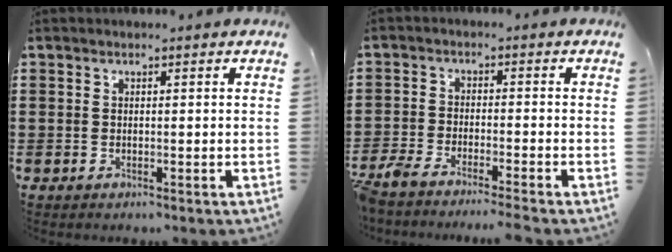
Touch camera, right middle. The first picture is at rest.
{"total": 3.9, "force": [-3.8, -0.1, 1.1], "torque": [-0.050, -0.016, -0.085]}